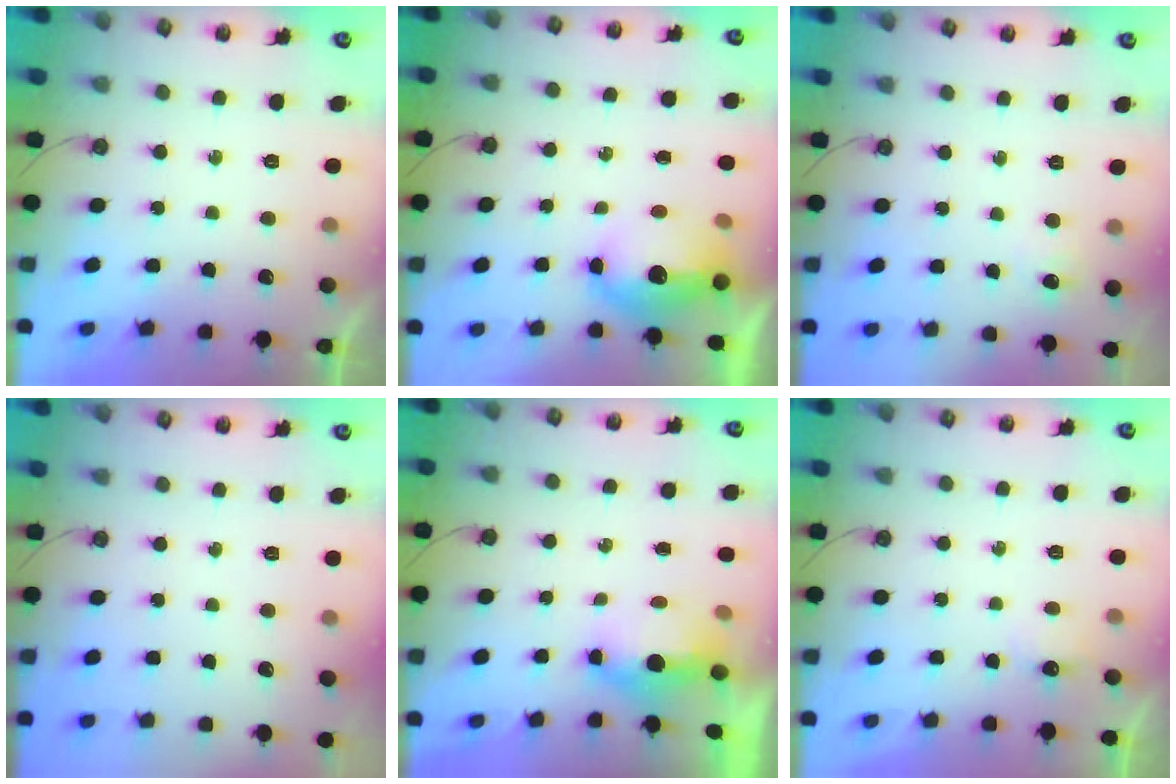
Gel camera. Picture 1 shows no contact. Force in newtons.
{"total": 11.4, "press": 11.3, "slide": 1.2}
{"total": 3.1, "press": 3.0, "slide": 0.7}
{"total": 0.0}
{"total": 5.0, "press": 4.8, "slide": 1.3}
{"total": 2.7, "press": 2.6, "slide": 0.4}